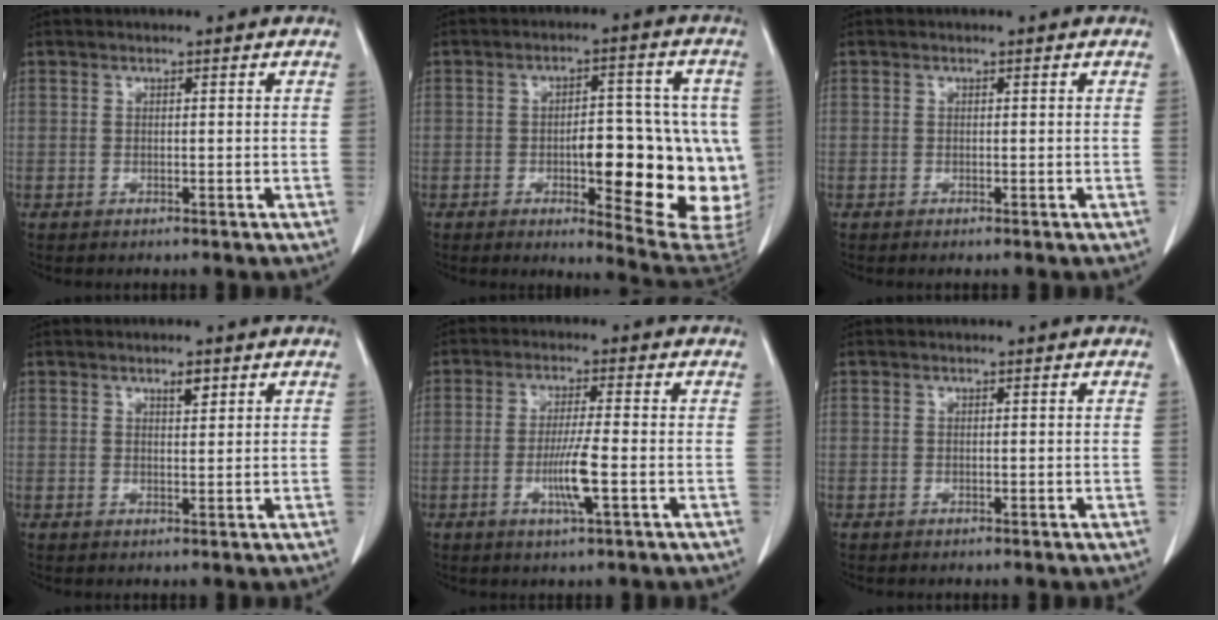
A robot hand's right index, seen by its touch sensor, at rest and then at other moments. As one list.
[{"total": 17.6, "force": [-2.5, 5.1, 16.7], "torque": [-0.148, 0.012, -0.012]}, {"total": 0.0}, {"total": 1.8, "force": [1.2, 0.5, 1.2], "torque": [-0.020, -0.003, 0.019]}, {"total": 6.0, "force": [-1.7, -0.3, 5.7], "torque": [-0.107, -0.012, -0.032]}, {"total": 0.0}]